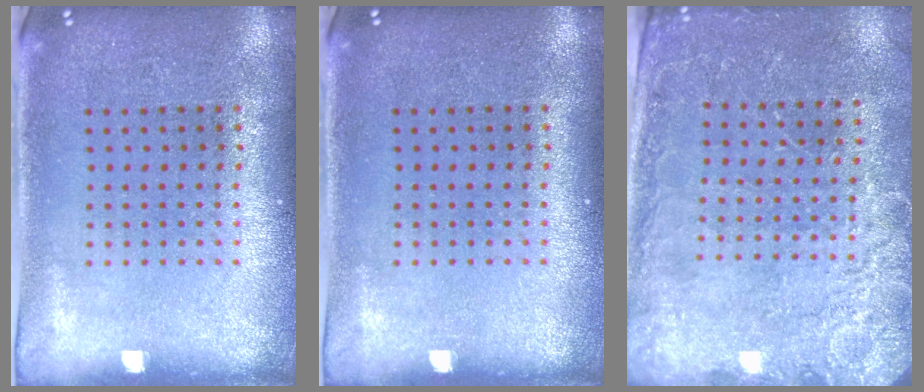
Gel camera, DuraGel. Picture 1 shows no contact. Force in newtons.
{"total": 0.0}
{"total": 2.6, "press": 2.6, "slide": 0.3}